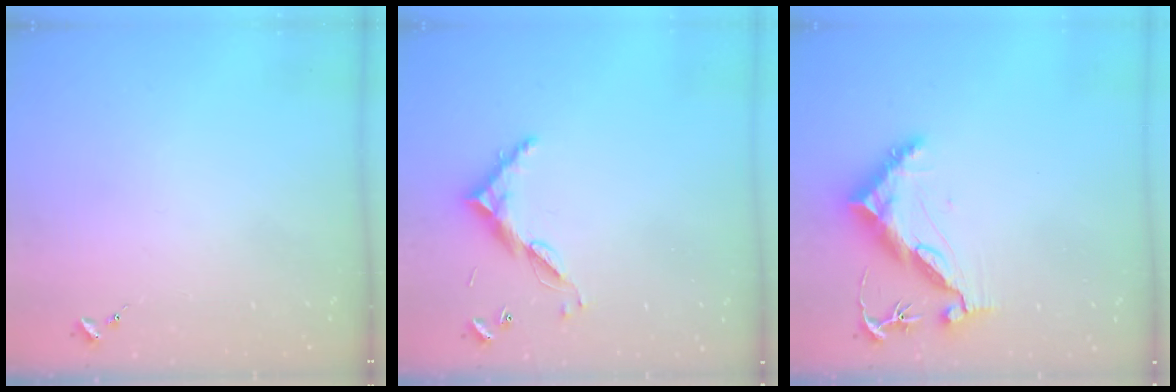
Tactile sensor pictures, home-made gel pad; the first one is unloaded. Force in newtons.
{"total": 8.7, "press": 8.7, "slide": 0.5}
{"total": 10.5, "press": 10.4, "slide": 1.1}